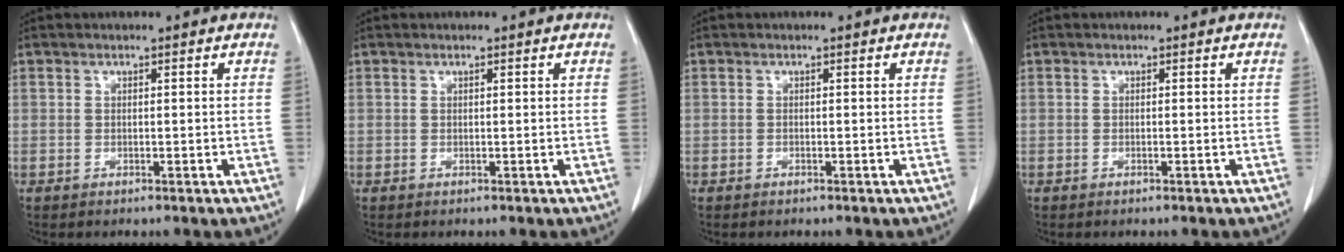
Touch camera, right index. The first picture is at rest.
{"total": 0.0}
{"total": 0.0}
{"total": 0.0}